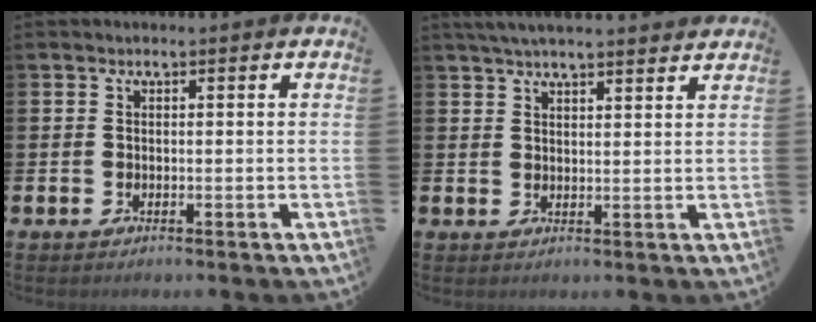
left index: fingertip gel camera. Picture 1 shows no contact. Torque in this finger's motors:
{"motor_torque": [0.95, -1.18, 0.26, 0.13]}